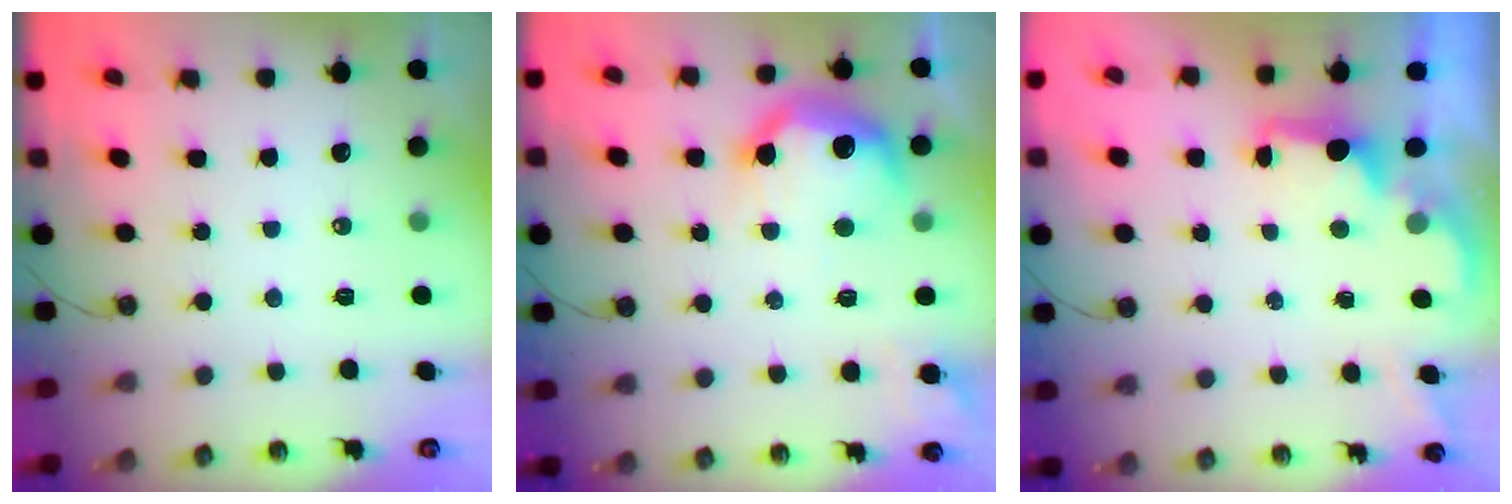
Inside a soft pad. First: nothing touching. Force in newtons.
{"total": 16.7, "press": 16.6, "slide": 1.4}
{"total": 1.6, "press": 1.4, "slide": 0.7}